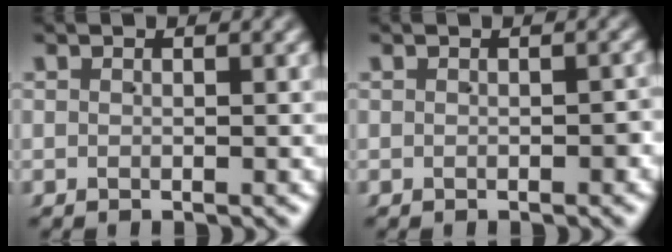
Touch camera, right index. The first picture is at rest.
{"total": 1.1, "force": [-0.5, 0.7, 0.8], "torque": [-0.008, -0.002, -0.006]}